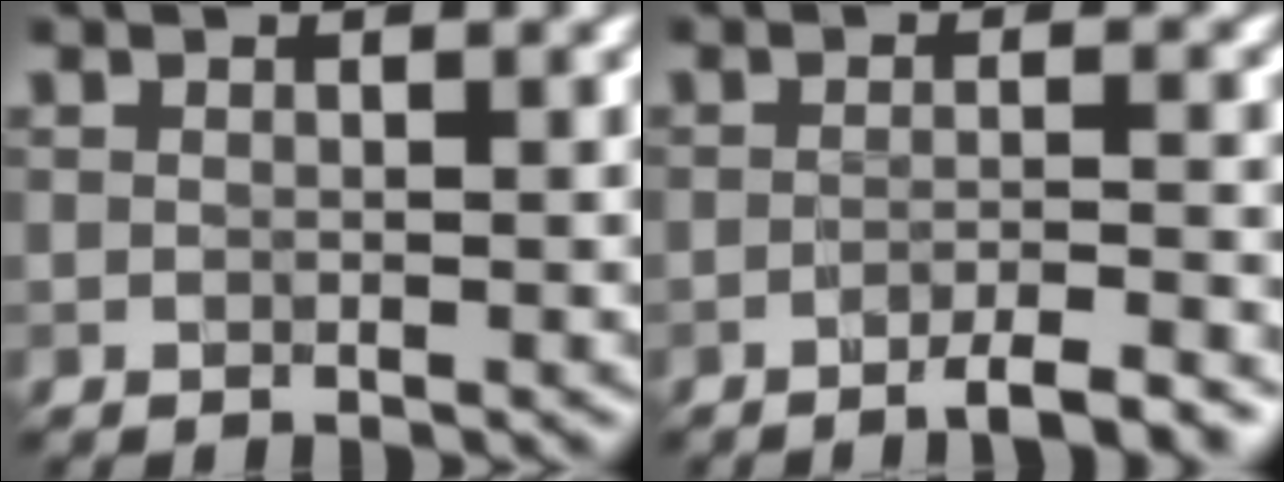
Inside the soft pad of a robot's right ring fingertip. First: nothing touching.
{"total": 3.6, "force": [-2.6, 0.3, 2.4], "torque": [-0.032, 0.008, -0.049]}